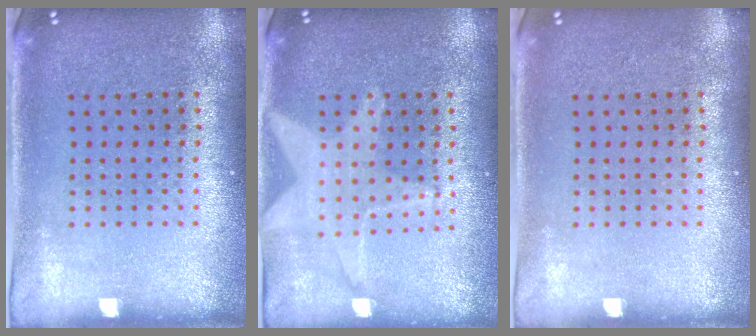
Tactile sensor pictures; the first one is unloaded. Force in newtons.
{"total": 1.7, "press": 1.5, "slide": 0.7}
{"total": 0.0}